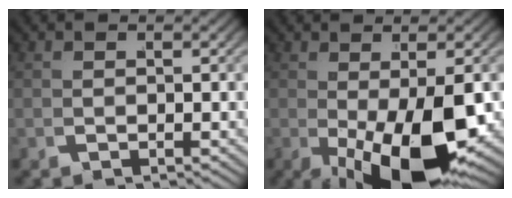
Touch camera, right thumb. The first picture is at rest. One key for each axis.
{"total": 10.5, "fx": -2.2, "fy": 4.3, "fz": 9.4, "tx": -0.160, "ty": -0.027, "tz": -0.016}